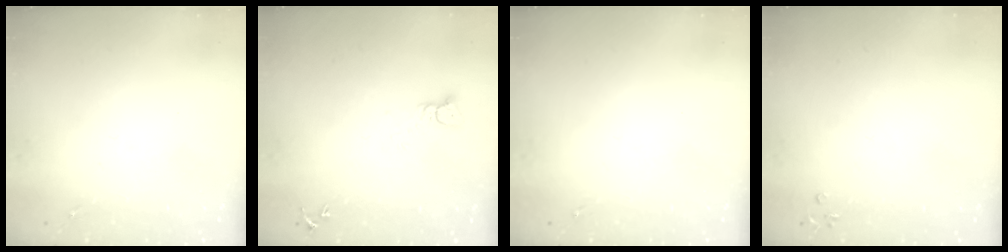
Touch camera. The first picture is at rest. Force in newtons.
{"total": 2.6, "press": 2.6, "slide": 0.1}
{"total": 0.0}
{"total": 3.3, "press": 3.3, "slide": 0.3}